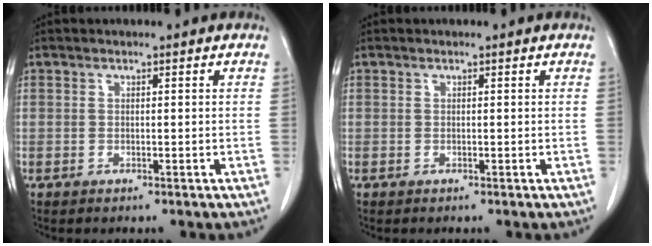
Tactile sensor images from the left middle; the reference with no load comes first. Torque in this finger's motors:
{"motor_torque": [-0.01, -0.01, 0.00, -0.01]}